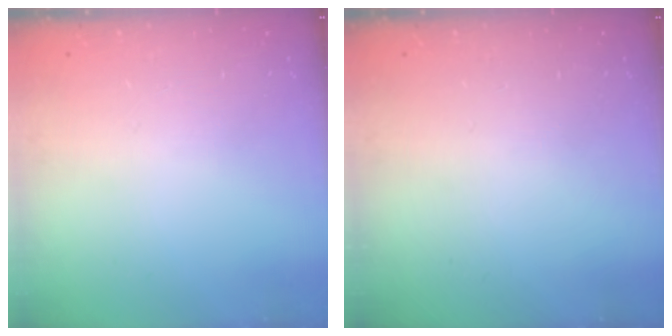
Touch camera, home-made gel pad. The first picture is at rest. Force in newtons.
{"total": 0.0}